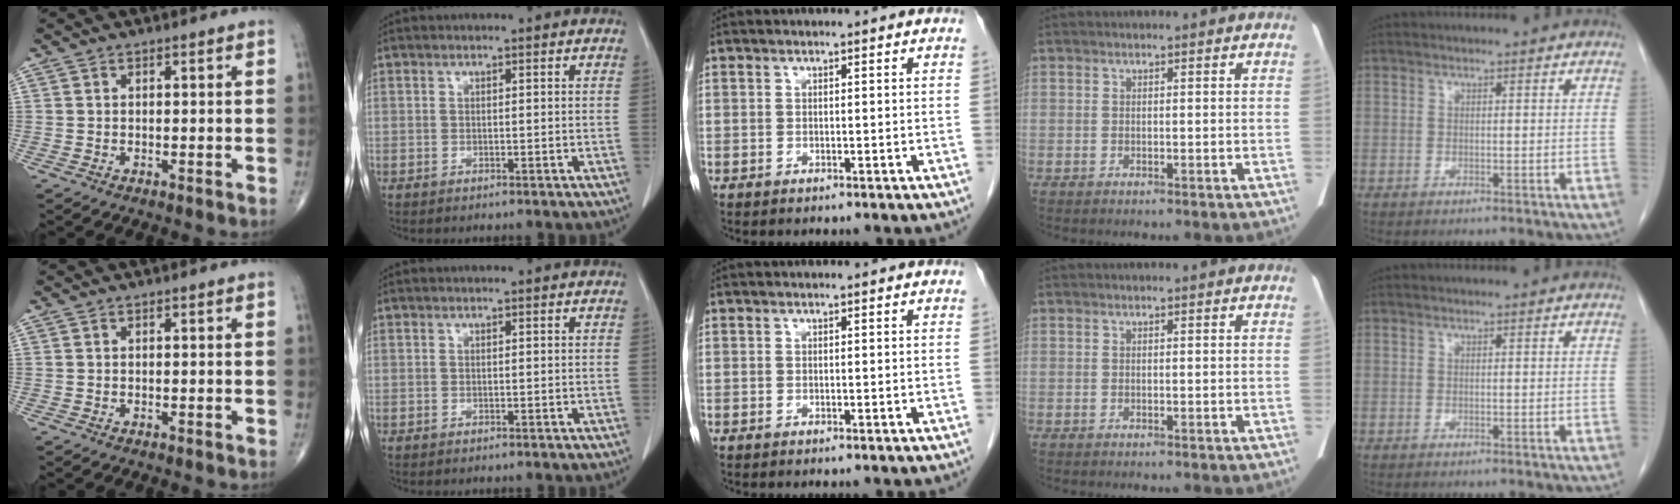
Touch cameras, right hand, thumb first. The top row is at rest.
{}